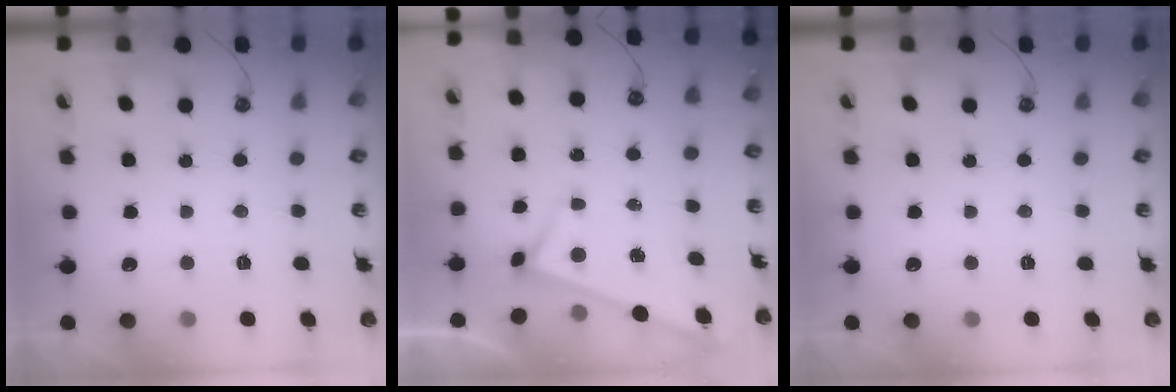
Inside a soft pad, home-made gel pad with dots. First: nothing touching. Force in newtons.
{"total": 3.0, "press": 3.0, "slide": 0.2}
{"total": 0.0}